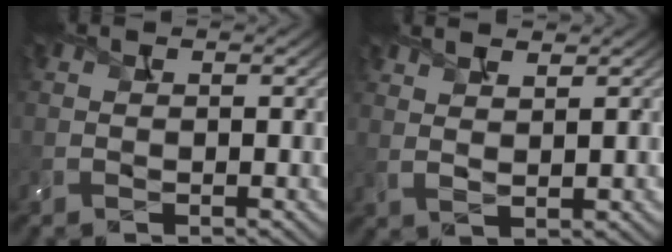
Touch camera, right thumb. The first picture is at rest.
{"total": 3.7, "force": [2.8, 0.7, 2.3], "torque": [-0.038, 0.005, 0.042]}